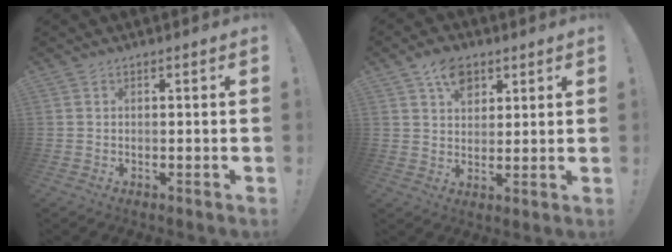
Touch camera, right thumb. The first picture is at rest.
{"total": 8.2, "force": [4.5, 5.6, 4.1], "torque": [-0.061, -0.012, 0.083]}